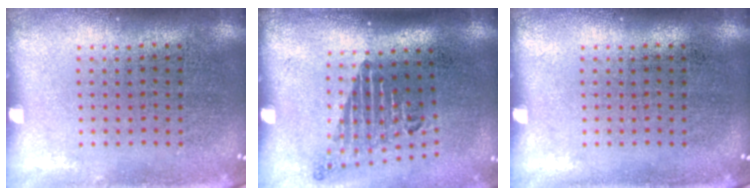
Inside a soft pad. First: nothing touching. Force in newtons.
{"total": 1.7, "press": 1.2, "slide": 1.2}
{"total": 0.0}